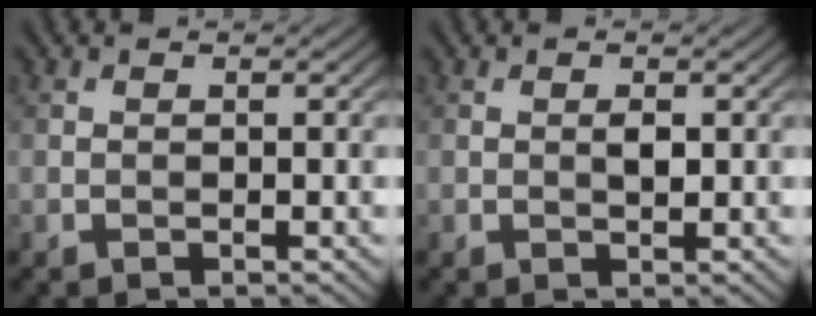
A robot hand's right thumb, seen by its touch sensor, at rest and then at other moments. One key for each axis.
{"total": 1.2, "fx": 0.2, "fy": 0.5, "fz": 1.1, "tx": -0.020, "ty": -0.002, "tz": 0.002}